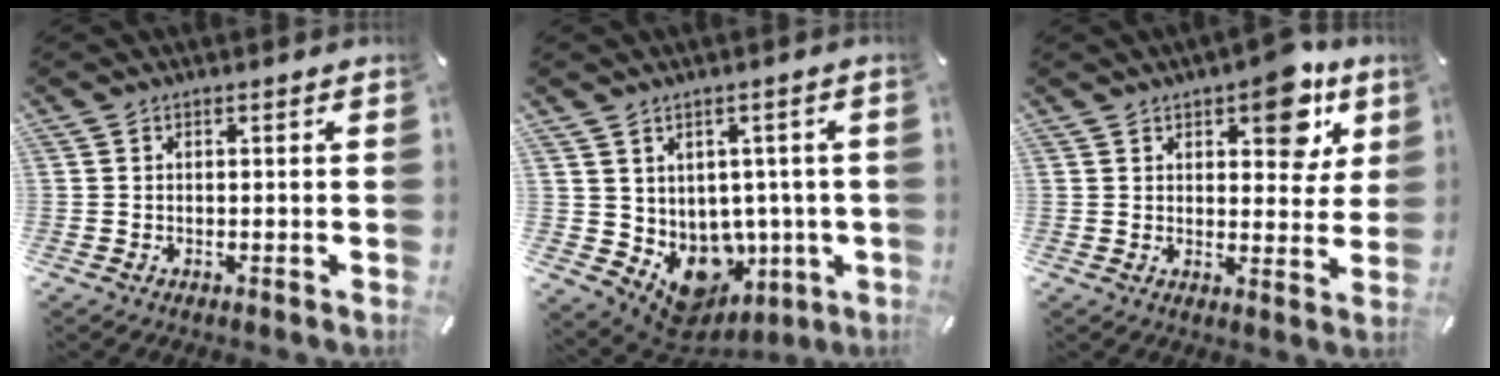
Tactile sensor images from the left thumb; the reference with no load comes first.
{"total": 8.4, "force": [-1.2, 7.5, 3.6], "torque": [-0.061, -0.027, -0.001]}
{"total": 10.8, "force": [6.1, 5.6, 7.0], "torque": [-0.062, -0.038, 0.098]}